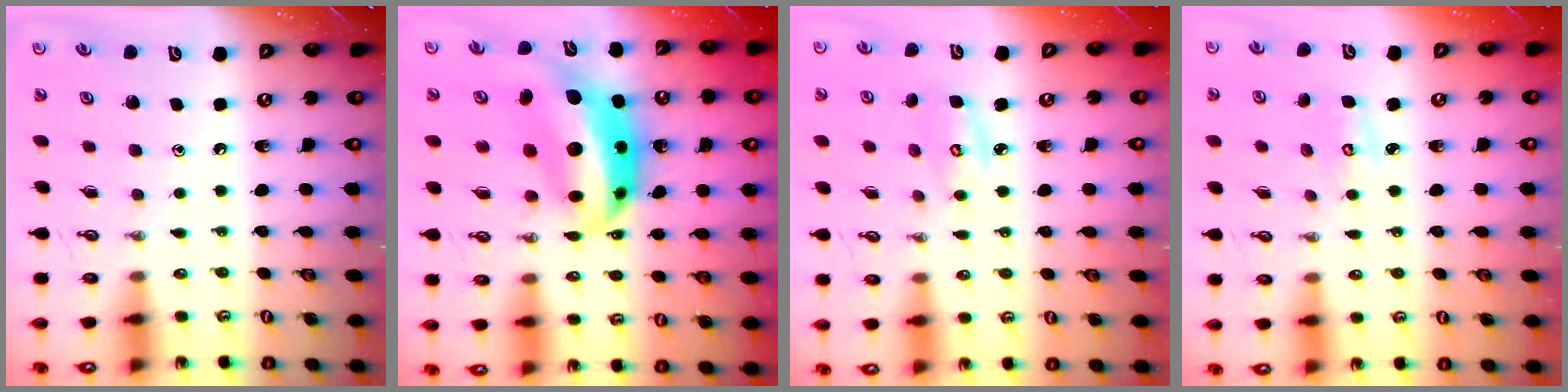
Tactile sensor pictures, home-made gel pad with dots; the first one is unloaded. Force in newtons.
{"total": 12.4, "press": 12.4, "slide": 1.2}
{"total": 3.4, "press": 3.4, "slide": 0.4}
{"total": 2.9, "press": 2.9, "slide": 0.1}